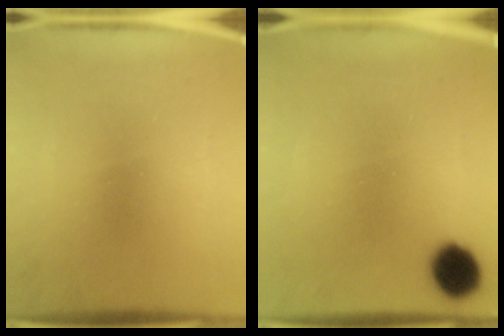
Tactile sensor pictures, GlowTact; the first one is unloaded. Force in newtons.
{"total": 9.3}